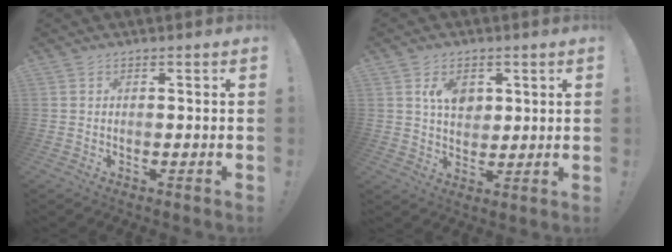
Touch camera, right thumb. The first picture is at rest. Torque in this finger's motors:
{"motor_torque": [-0.22, 0.04, 0.70, 0.11, 0.16]}